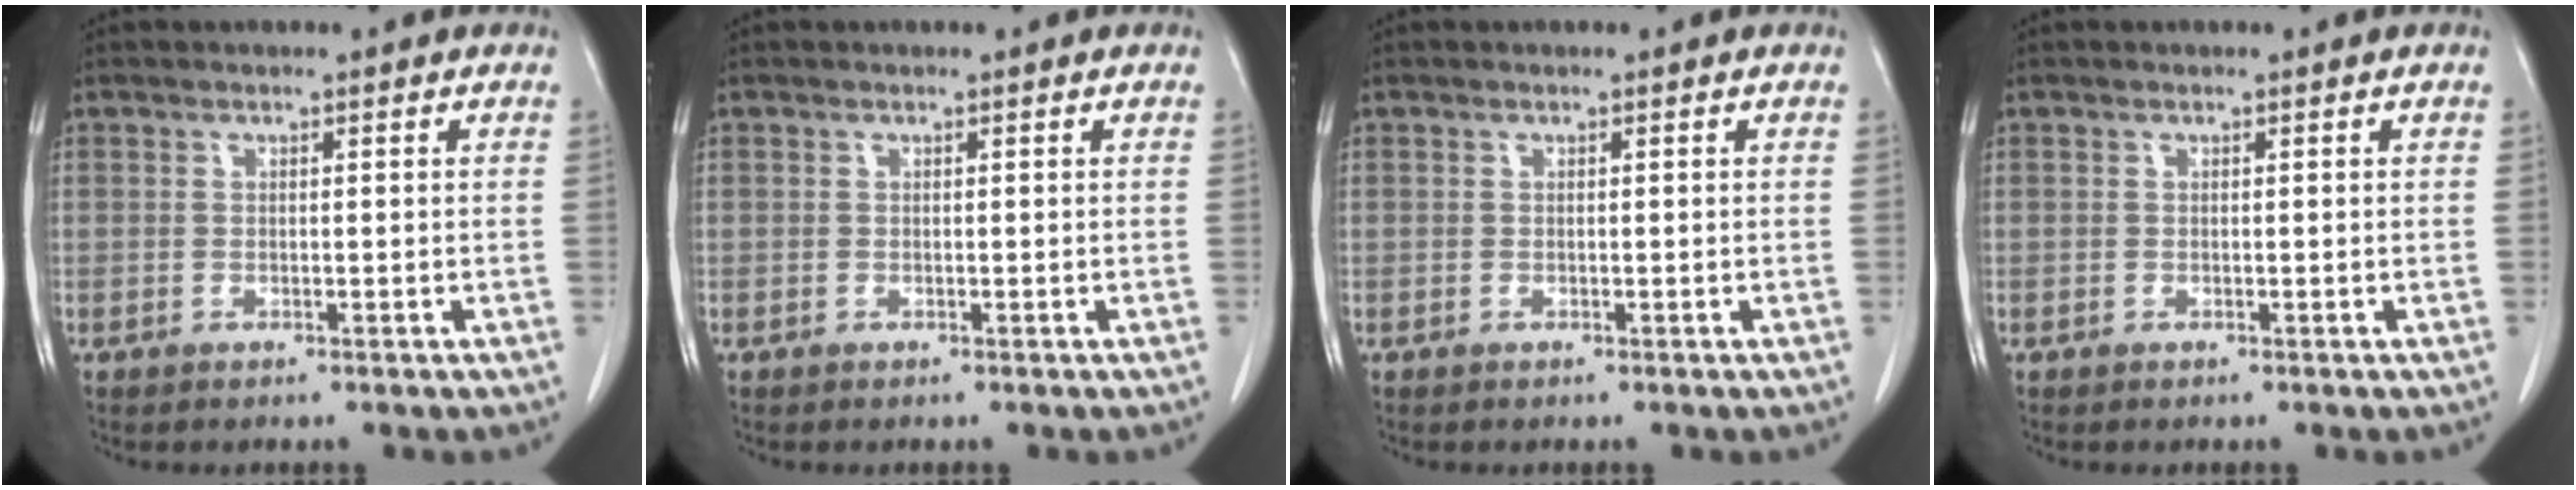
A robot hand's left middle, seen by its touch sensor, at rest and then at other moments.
{"total": 0.0}
{"total": 0.0}
{"total": 0.0}